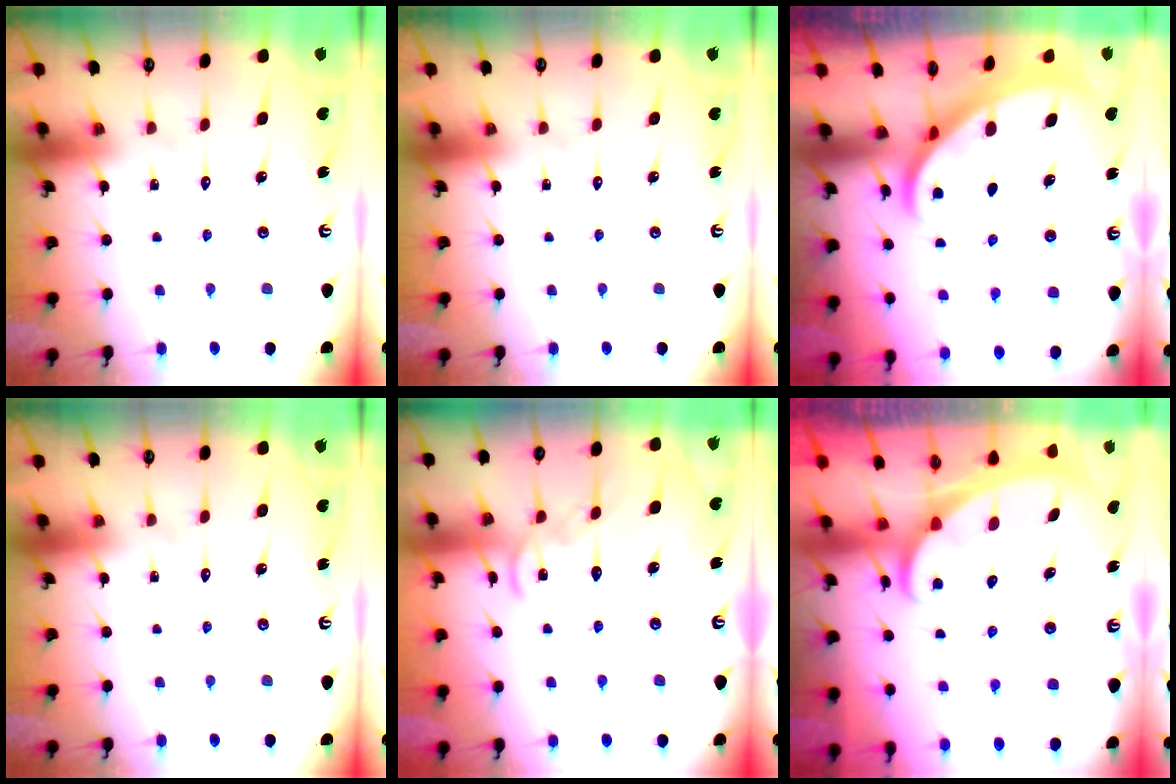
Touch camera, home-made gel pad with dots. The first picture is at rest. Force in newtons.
{"total": 0.0}
{"total": 2.6, "press": 2.6, "slide": 0.4}
{"total": 0.0}
{"total": 10.8, "press": 10.7, "slide": 0.8}
{"total": 1.9, "press": 1.9, "slide": 0.1}